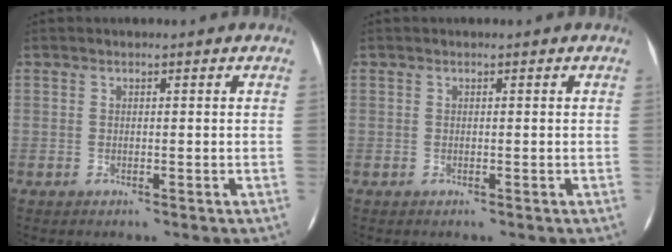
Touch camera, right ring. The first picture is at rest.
{"total": 0.0}